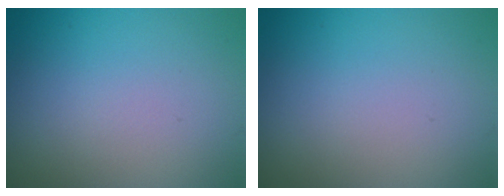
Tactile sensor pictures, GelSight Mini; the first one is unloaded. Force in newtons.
{"total": 0.0}